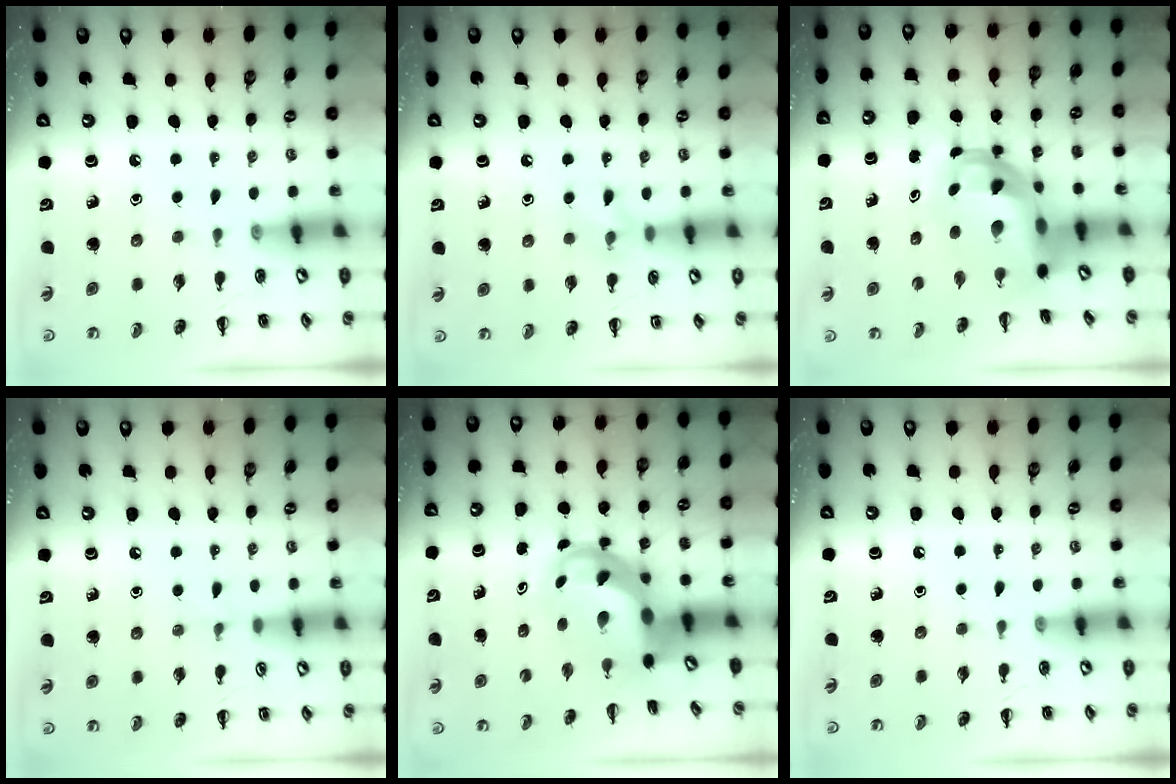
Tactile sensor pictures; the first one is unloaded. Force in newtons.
{"total": 7.1, "press": 7.0, "slide": 1.4}
{"total": 8.7, "press": 8.4, "slide": 2.4}
{"total": 3.5, "press": 3.3, "slide": 1.2}
{"total": 6.1, "press": 5.9, "slide": 1.8}
{"total": 0.0}